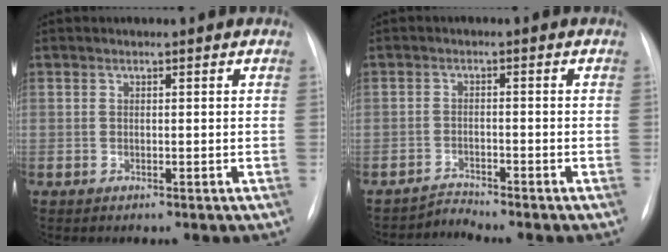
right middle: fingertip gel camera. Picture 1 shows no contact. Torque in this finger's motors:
{"motor_torque": [-0.19, -0.07, -0.10, -0.02]}